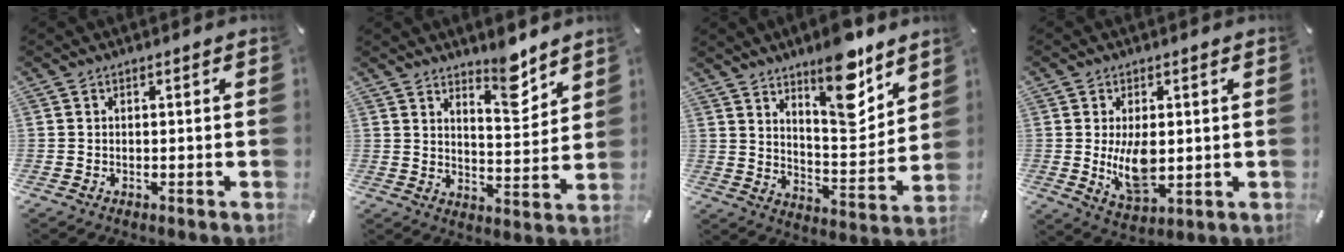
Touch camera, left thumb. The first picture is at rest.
{"total": 9.1, "force": [7.3, 3.3, 4.3], "torque": [-0.044, -0.059, 0.125]}
{"total": 14.8, "force": [10.5, 5.2, 9.1], "torque": [-0.115, -0.078, 0.175]}
{"total": 9.1, "force": [0.3, 4.9, 7.7], "torque": [-0.147, -0.015, 0.001]}